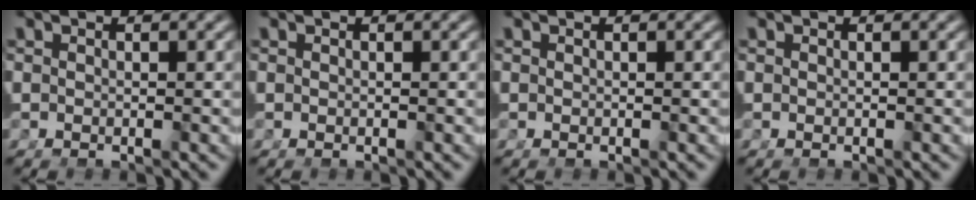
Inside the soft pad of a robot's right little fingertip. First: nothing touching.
{"total": 0.0}
{"total": 0.0}
{"total": 0.0}